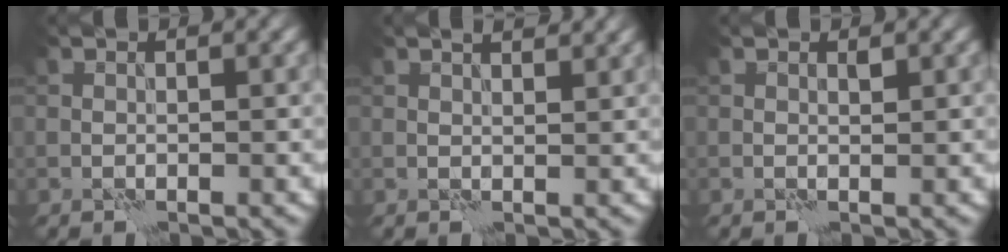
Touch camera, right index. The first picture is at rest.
{"total": 2.2, "force": [1.7, 0.6, 1.3], "torque": [-0.011, -0.001, 0.014]}
{"total": 0.5, "force": [0.3, 0.2, 0.4], "torque": [-0.003, -0.001, 0.004]}